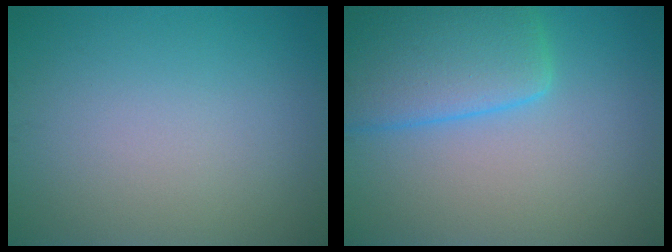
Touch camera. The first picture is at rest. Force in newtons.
{"total": 6.9, "press": 6.9, "slide": 0.4}